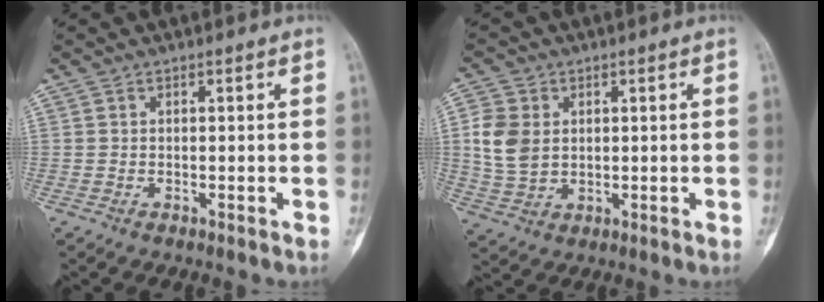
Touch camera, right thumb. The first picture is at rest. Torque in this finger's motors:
{"motor_torque": [-0.54, 0.44, 0.83, 0.14, 0.07]}